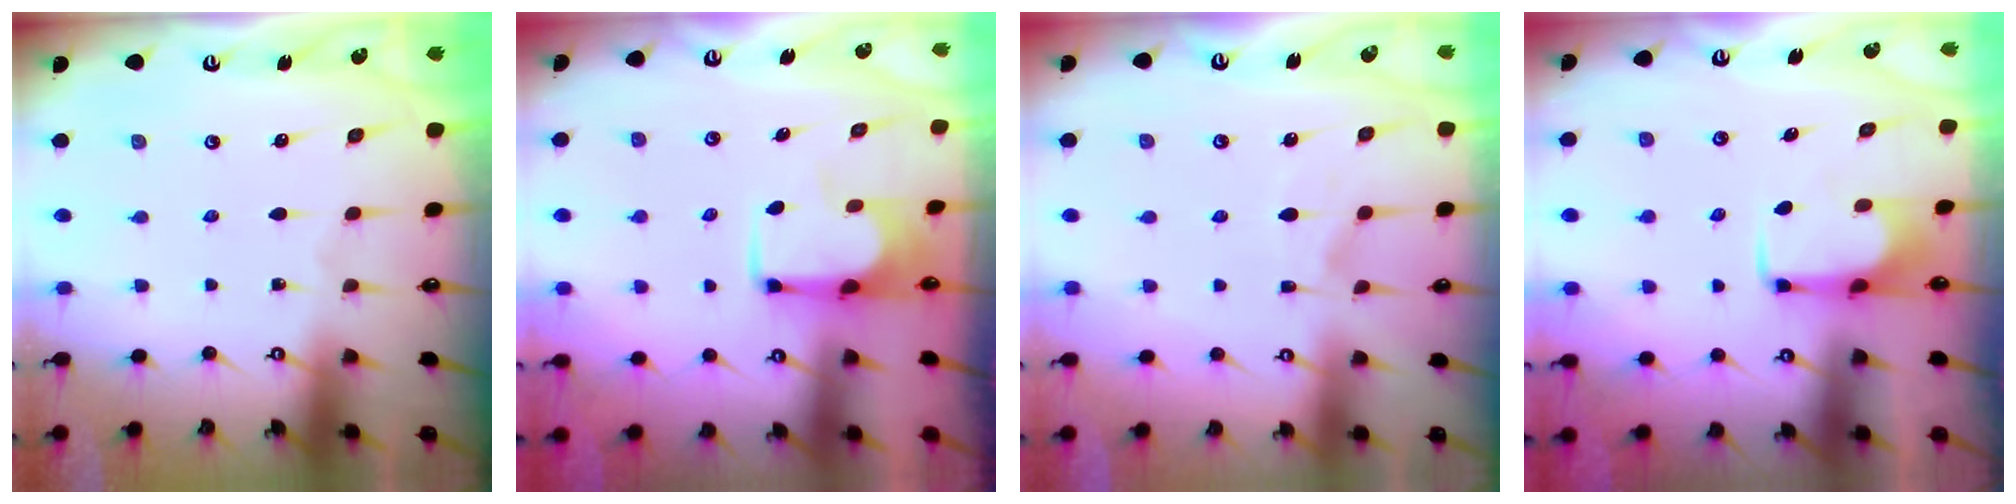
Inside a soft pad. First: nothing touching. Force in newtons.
{"total": 3.2, "press": 3.1, "slide": 0.5}
{"total": 1.5, "press": 1.0, "slide": 1.1}
{"total": 2.1, "press": 2.1, "slide": 0.4}